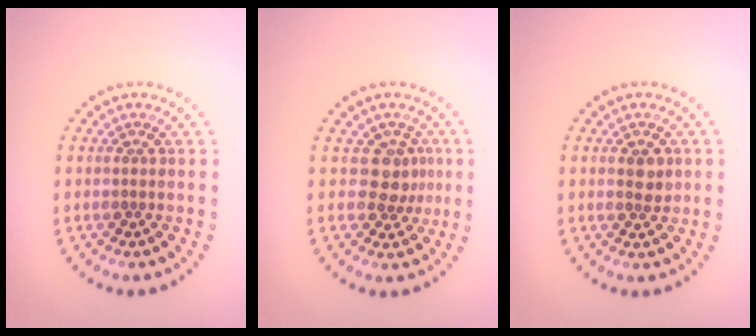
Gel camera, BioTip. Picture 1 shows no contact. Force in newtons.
{"total": 2.7, "press": 2.2, "slide": 1.5}
{"total": 1.8, "press": 1.8, "slide": 0.4}